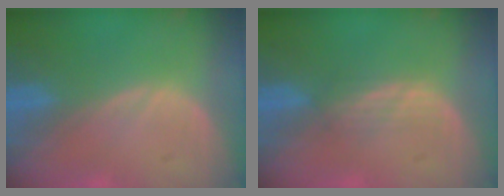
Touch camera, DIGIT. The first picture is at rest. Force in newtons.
{"total": 2.1, "press": 2.1, "slide": 0.3}